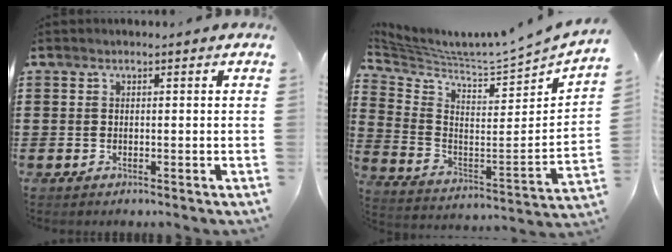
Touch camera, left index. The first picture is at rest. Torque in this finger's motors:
{"motor_torque": [0.61, 0.50, 0.08, 0.08]}